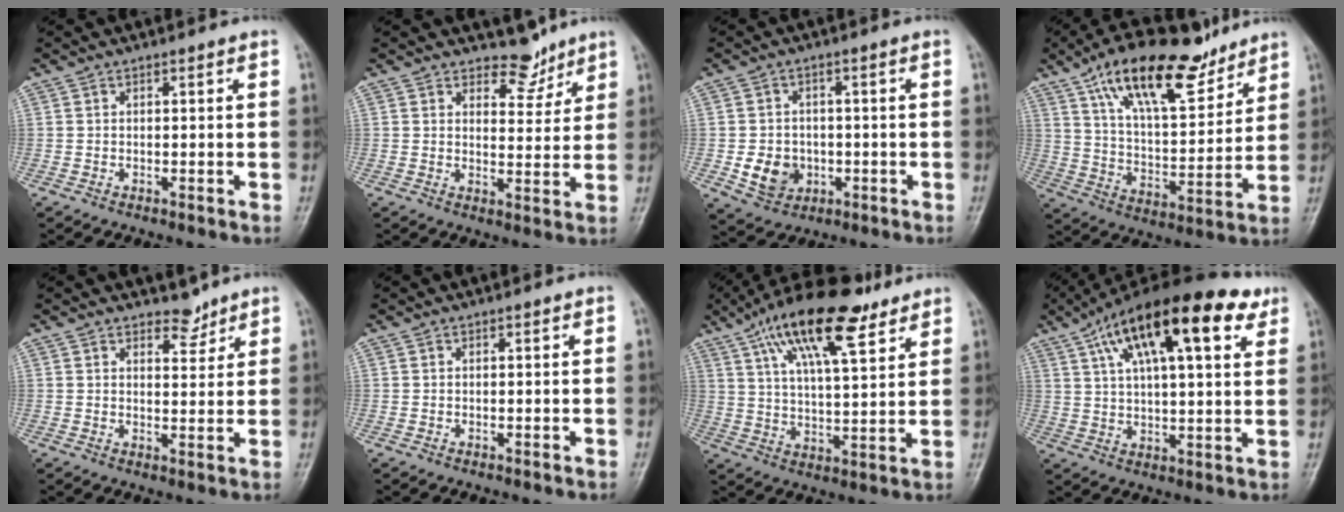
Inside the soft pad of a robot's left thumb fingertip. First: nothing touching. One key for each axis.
{"total": 5.0, "fx": 4.2, "fy": 2.5, "fz": 0.9, "tx": 0.017, "ty": -0.034, "tz": 0.067}
{"total": 6.8, "fx": -1.4, "fy": 5.8, "fz": 3.2, "tx": -0.031, "ty": 0.006, "tz": -0.017}
{"total": 19.8, "fx": 13.1, "fy": 7.6, "fz": 12.8, "tx": -0.181, "ty": -0.053, "tz": 0.230}
{"total": 3.3, "fx": 2.8, "fy": 1.6, "fz": 0.8, "tx": 0.006, "ty": -0.022, "tz": 0.043}
{"total": 0.0}
{"total": 18.4, "fx": 10.4, "fy": 6.4, "fz": 13.7, "tx": -0.217, "ty": -0.021, "tz": 0.178}
{"total": 21.5, "fx": 11.0, "fy": 7.7, "fz": 16.8, "tx": -0.258, "ty": -0.002, "tz": 0.173}